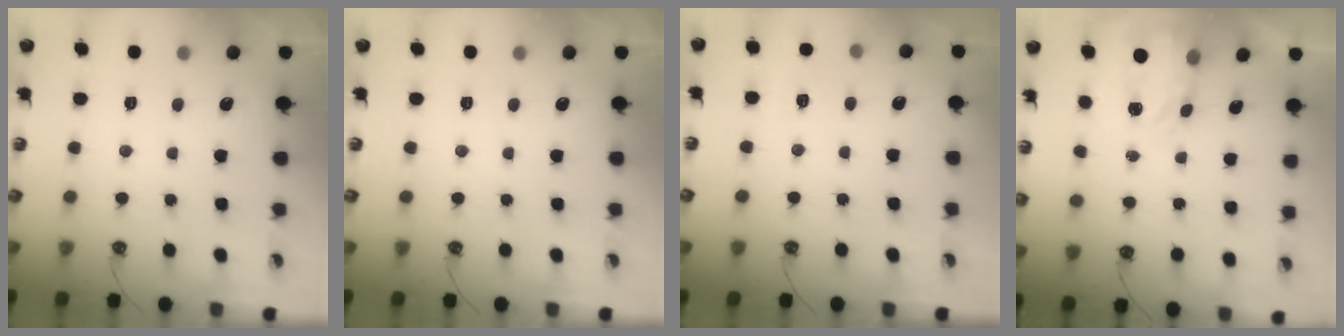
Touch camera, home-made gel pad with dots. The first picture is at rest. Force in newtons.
{"total": 0.0}
{"total": 5.4, "press": 5.4, "slide": 0.6}
{"total": 3.9, "press": 3.9, "slide": 0.7}